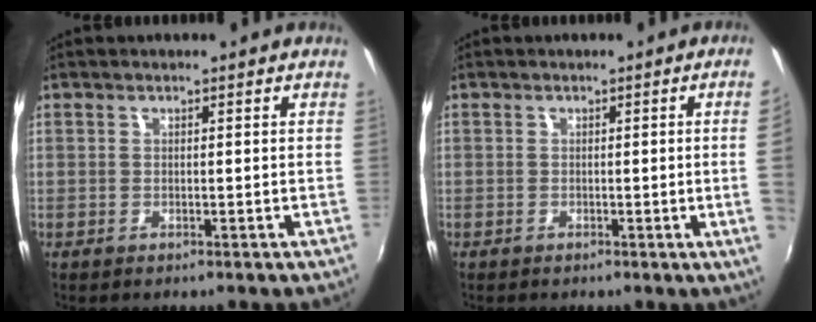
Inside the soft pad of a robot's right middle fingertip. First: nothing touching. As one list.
[{"total": 3.7, "force": [0.0, -2.0, 3.2], "torque": [-0.050, -0.012, 0.006]}]